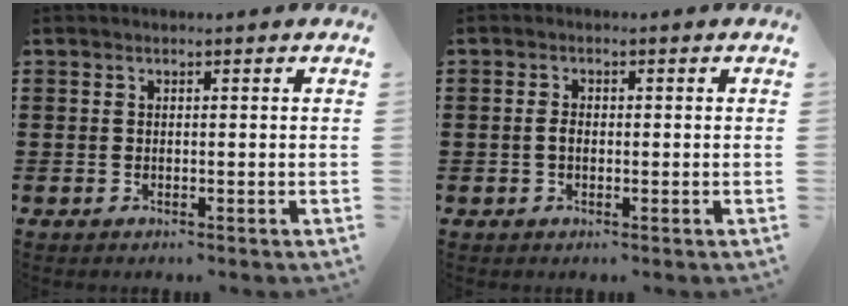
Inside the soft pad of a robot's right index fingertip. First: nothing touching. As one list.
[{"total": 1.6, "force": [-0.2, 1.0, 1.3], "torque": [-0.026, 0.004, -0.004]}]